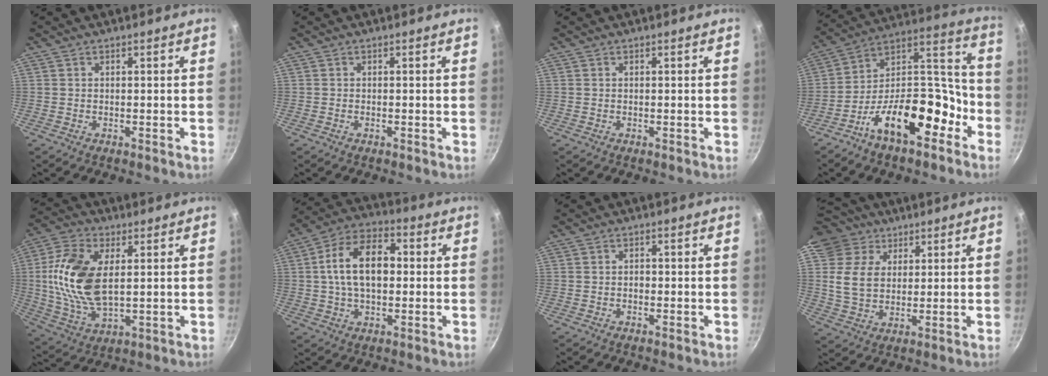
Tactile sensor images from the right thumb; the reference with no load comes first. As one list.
[{"total": 0.0}, {"total": 0.0}, {"total": 20.3, "force": [-10.3, 10.0, 14.4], "torque": [-0.177, 0.098, -0.182]}, {"total": 16.5, "force": [2.5, 9.0, 13.6], "torque": [-0.263, 0.000, 0.048]}, {"total": 14.2, "force": [1.2, 8.7, 11.2], "torque": [-0.169, 0.029, 0.007]}, {"total": 1.0, "force": [-0.2, 0.8, 0.7], "torque": [-0.009, 0.005, -0.006]}, {"total": 12.3, "force": [5.2, 9.6, 5.7], "torque": [-0.079, -0.014, 0.090]}]